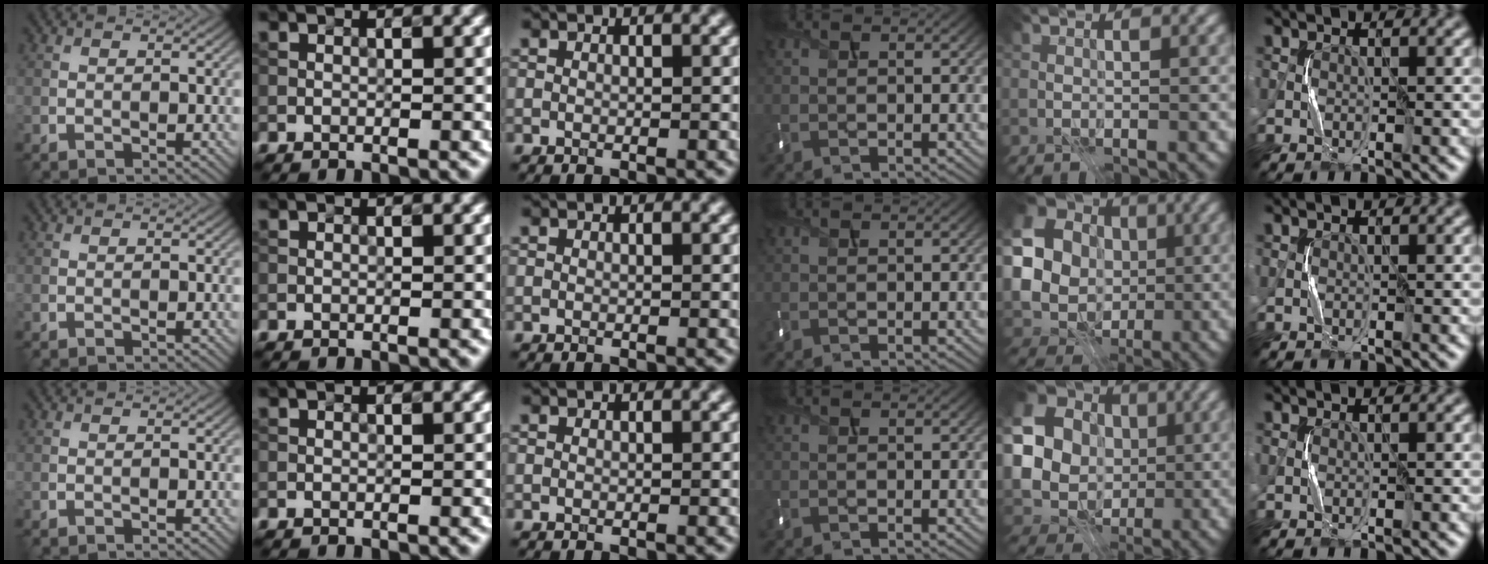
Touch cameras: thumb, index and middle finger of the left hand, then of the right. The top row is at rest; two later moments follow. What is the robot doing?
{"motion": "press", "object": "keyboard"}